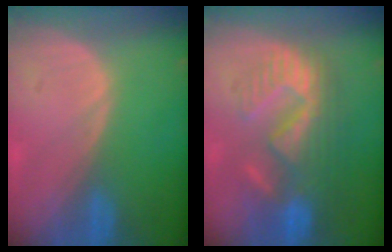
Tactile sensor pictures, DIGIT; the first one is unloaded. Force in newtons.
{"total": 10.7, "press": 9.7, "slide": 4.4}